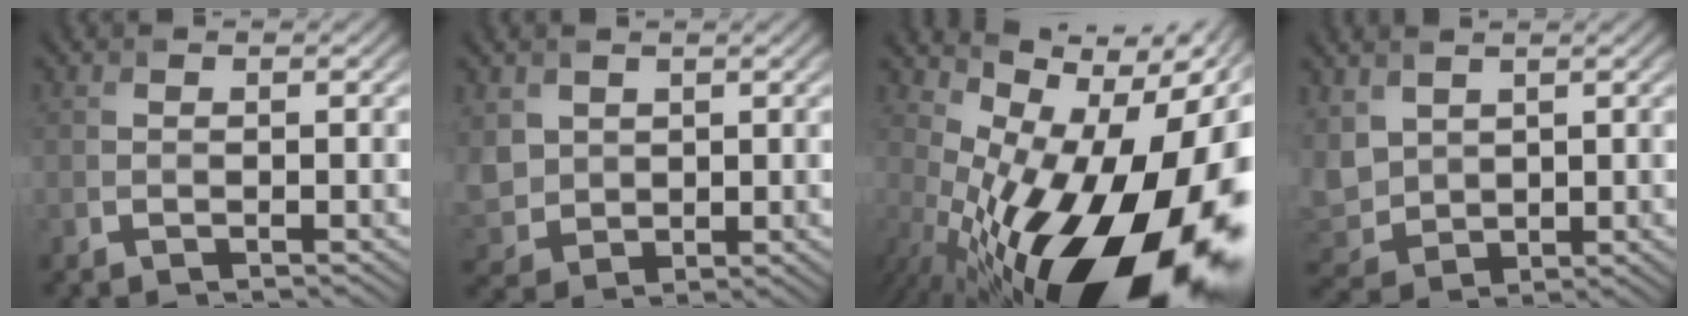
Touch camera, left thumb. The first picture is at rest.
{"total": 4.7, "force": [2.2, 3.8, 1.8], "torque": [-0.071, -0.007, 0.052]}
{"total": 19.7, "force": [-4.3, 9.3, 16.9], "torque": [-0.240, -0.009, -0.066]}
{"total": 6.1, "force": [2.5, 4.4, 3.5], "torque": [-0.120, -0.003, 0.055]}